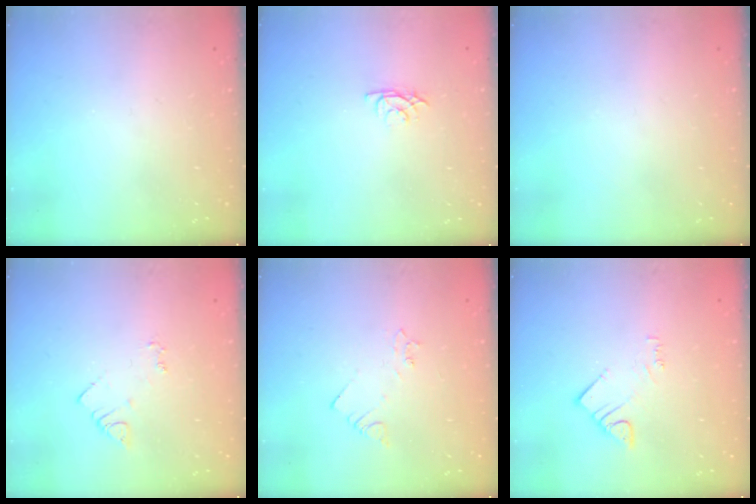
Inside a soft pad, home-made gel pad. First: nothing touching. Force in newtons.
{"total": 3.0, "press": 3.0, "slide": 0.5}
{"total": 0.0}
{"total": 4.2, "press": 4.1, "slide": 0.6}
{"total": 2.1, "press": 2.1, "slide": 0.3}
{"total": 3.1, "press": 3.0, "slide": 0.4}